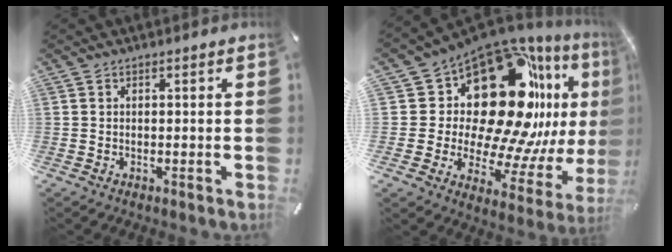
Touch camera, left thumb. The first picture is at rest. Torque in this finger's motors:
{"motor_torque": [2.53, 2.48, 1.88, -0.89, 0.32]}